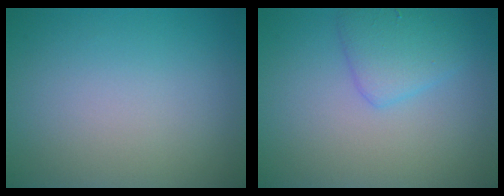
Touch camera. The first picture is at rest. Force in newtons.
{"total": 2.9, "press": 2.9, "slide": 0.1}